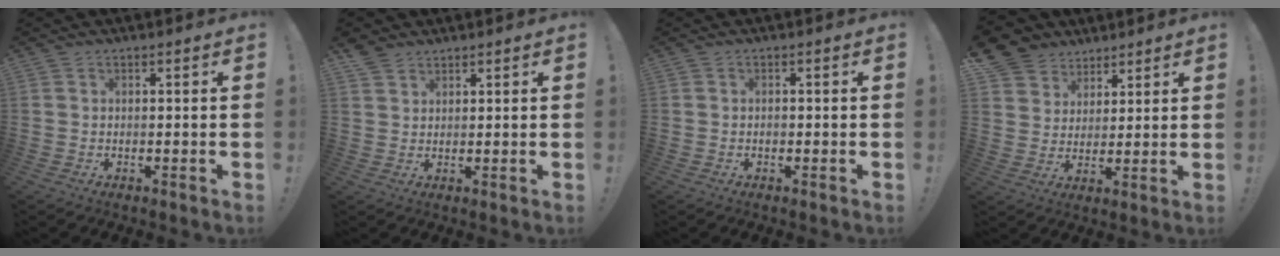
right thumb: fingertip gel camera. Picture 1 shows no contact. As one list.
[{"total": 3.3, "force": [2.8, 1.7, 0.7], "torque": [-0.010, -0.017, 0.053]}, {"total": 0.8, "force": [-0.5, 0.5, 0.3], "torque": [-0.005, 0.002, -0.009]}, {"total": 8.1, "force": [5.1, 6.3, 0.8], "torque": [-0.015, -0.040, 0.104]}]